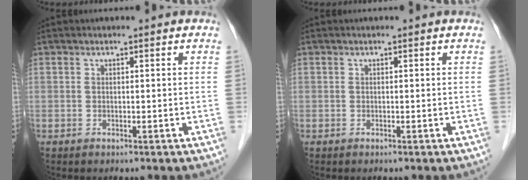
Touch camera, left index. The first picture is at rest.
{"total": 0.0}